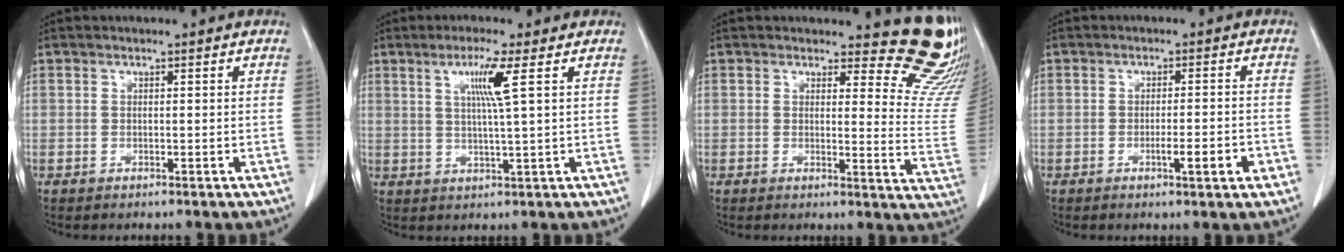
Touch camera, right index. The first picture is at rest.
{"total": 5.4, "force": [2.0, -1.0, 4.9], "torque": [-0.094, -0.003, 0.038]}
{"total": 12.7, "force": [11.8, 2.9, 3.9], "torque": [-0.013, -0.111, 0.095]}
{"total": 4.2, "force": [-1.7, 0.3, 3.8], "torque": [-0.056, -0.003, -0.024]}